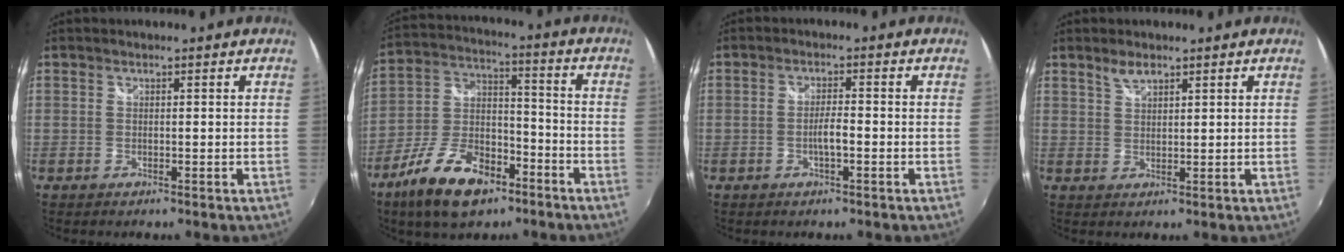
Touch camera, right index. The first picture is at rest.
{"total": 16.4, "force": [-10.0, 7.6, 10.4], "torque": [-0.217, -0.004, -0.175]}
{"total": 2.9, "force": [-1.1, 0.4, 2.6], "torque": [-0.048, -0.001, -0.020]}
{"total": 2.6, "force": [2.0, 1.1, 1.3], "torque": [-0.022, 0.003, 0.037]}